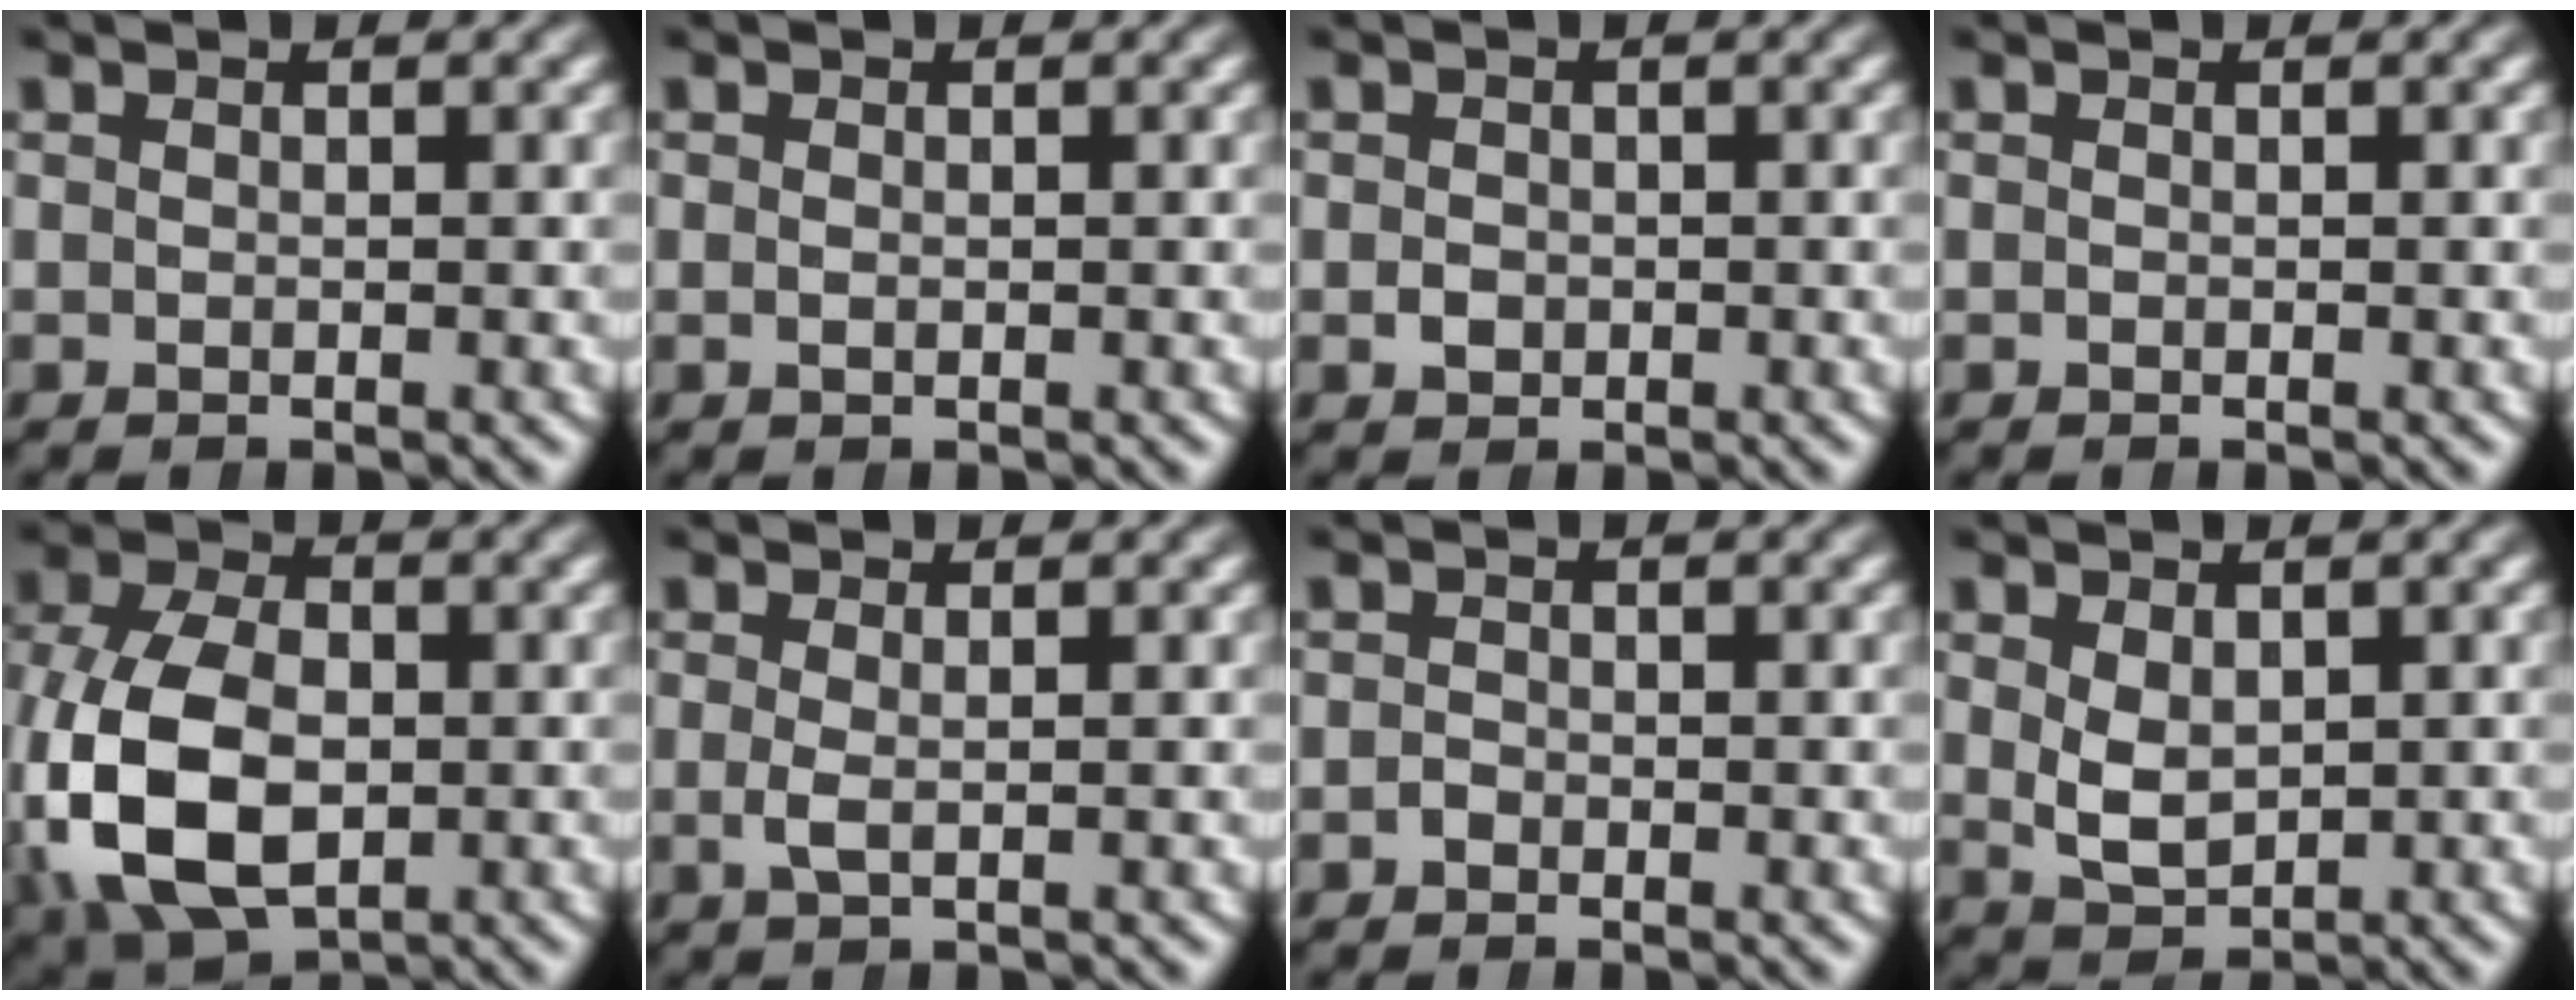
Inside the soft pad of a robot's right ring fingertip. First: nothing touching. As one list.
[{"total": 0.0}, {"total": 0.0}, {"total": 0.0}, {"total": 10.3, "force": [-1.6, 7.4, 6.9], "torque": [-0.182, -0.048, 0.003]}, {"total": 0.9, "force": [-0.2, 0.0, 0.9], "torque": [-0.033, -0.019, 0.004]}, {"total": 0.6, "force": [-0.6, 0.0, -0.1], "torque": [-0.005, -0.008, -0.010]}, {"total": 2.7, "force": [0.1, 1.9, 1.9], "torque": [-0.051, -0.023, 0.021]}]